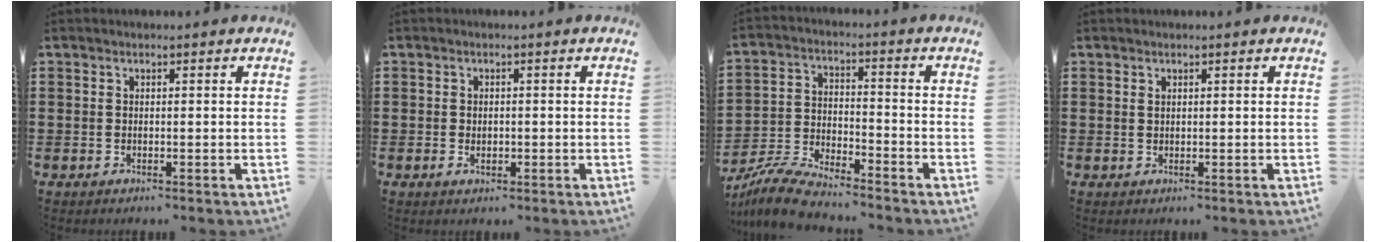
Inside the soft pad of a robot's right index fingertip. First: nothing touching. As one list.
[{"total": 1.2, "force": [-0.2, 0.8, 0.8], "torque": [-0.017, 0.004, -0.004]}, {"total": 7.2, "force": [-6.9, 0.5, 1.9], "torque": [-0.053, 0.002, -0.138]}, {"total": 0.5, "force": [0.3, 0.4, 0.2], "torque": [-0.006, 0.001, 0.007]}]